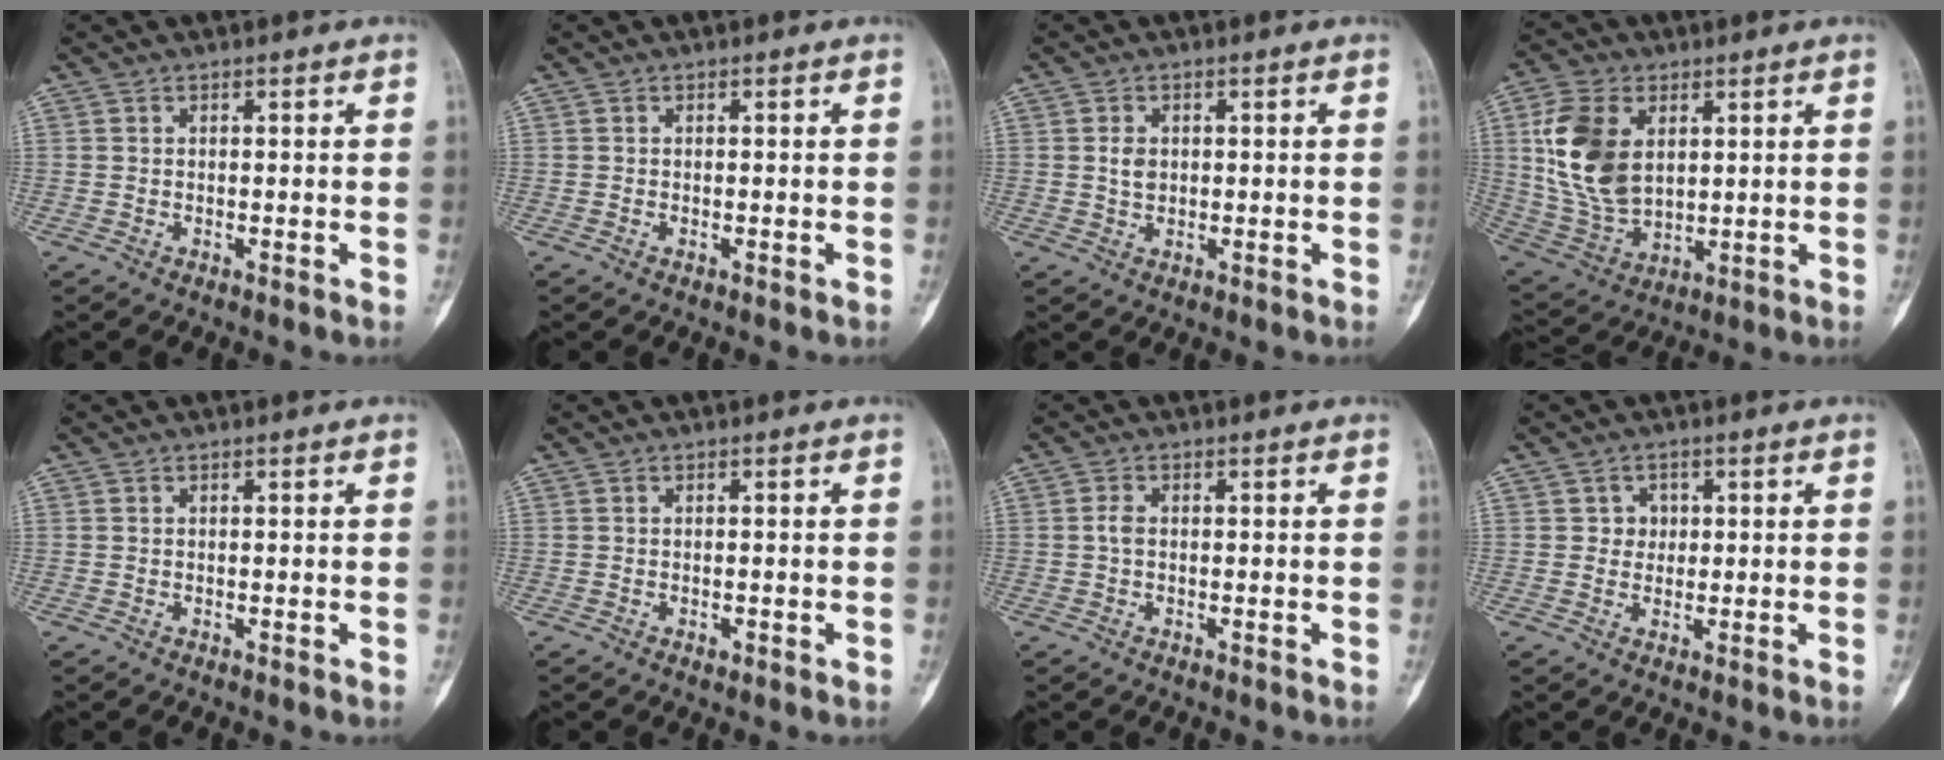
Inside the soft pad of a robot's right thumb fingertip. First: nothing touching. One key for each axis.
{"total": 0.0}
{"total": 2.4, "fx": 0.4, "fy": 1.8, "fz": 1.6, "tx": -0.018, "ty": -0.001, "tz": 0.008}
{"total": 15.3, "fx": 3.7, "fy": 9.8, "fz": 11.1, "tx": -0.210, "ty": -0.013, "tz": 0.082}
{"total": 0.0}
{"total": 1.0, "fx": -0.5, "fy": 0.5, "fz": 0.7, "tx": -0.010, "ty": 0.003, "tz": -0.006}
{"total": 1.5, "fx": 0.0, "fy": 0.9, "fz": 1.3, "tx": -0.025, "ty": 0.001, "tz": -0.003}
{"total": 2.6, "fx": 0.5, "fy": 2.4, "fz": 0.8, "tx": 0.008, "ty": 0.002, "tz": 0.004}